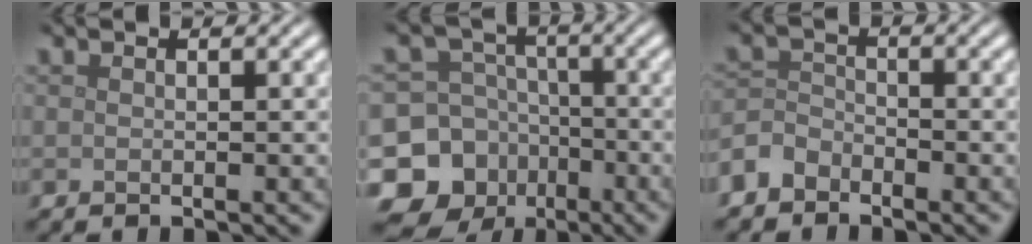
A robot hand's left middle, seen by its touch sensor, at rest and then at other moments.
{"total": 15.3, "force": [-7.4, 13.1, 2.9], "torque": [-0.090, -0.043, -0.123]}
{"total": 2.7, "force": [-2.1, 1.5, 0.5], "torque": [-0.011, 0.007, -0.056]}